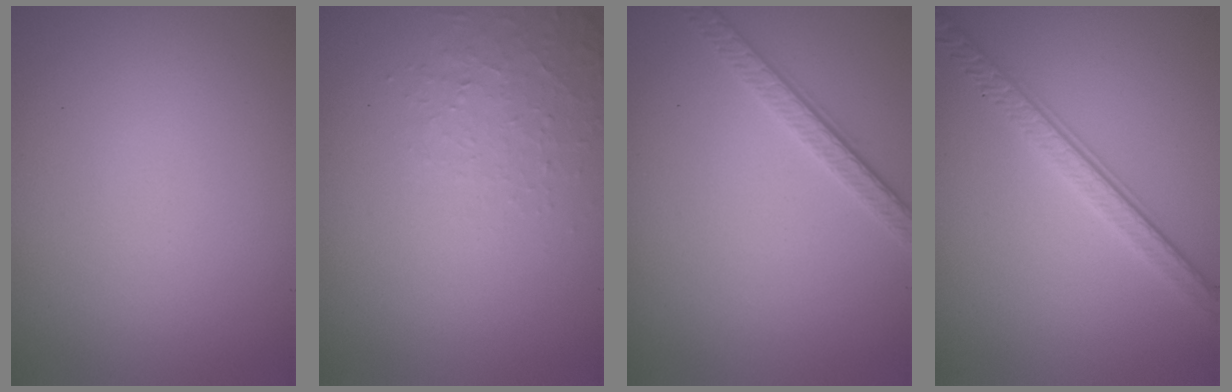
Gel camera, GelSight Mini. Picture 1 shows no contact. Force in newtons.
{"total": 1.3, "press": 0.4, "slide": 1.2}
{"total": 3.1, "press": 2.3, "slide": 2.1}
{"total": 3.8, "press": 2.8, "slide": 2.7}